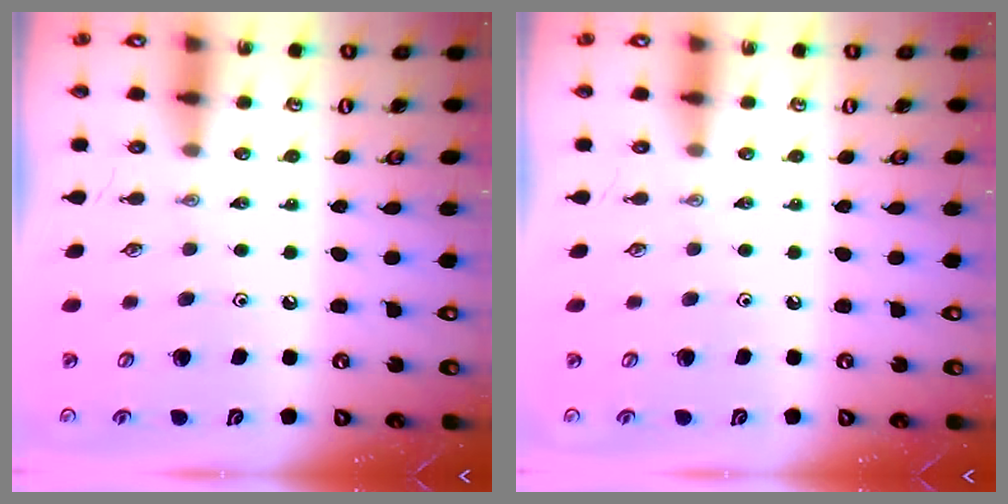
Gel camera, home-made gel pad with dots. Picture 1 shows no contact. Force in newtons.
{"total": 0.0}